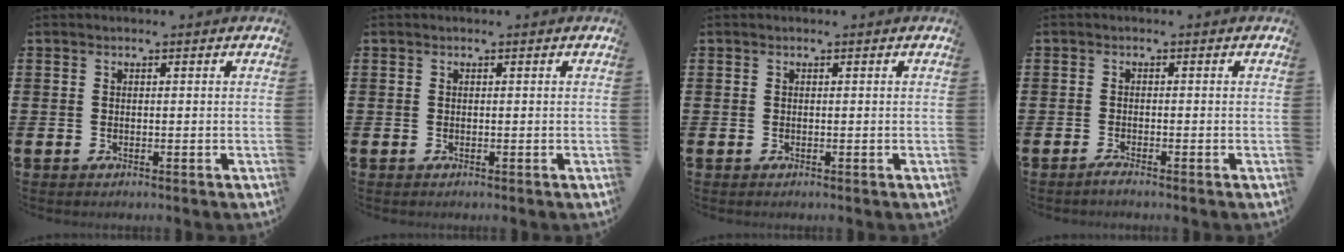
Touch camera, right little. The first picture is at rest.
{"total": 0.0}
{"total": 0.0}
{"total": 0.9, "force": [-0.7, 0.0, 0.6], "torque": [-0.009, -0.003, -0.013]}